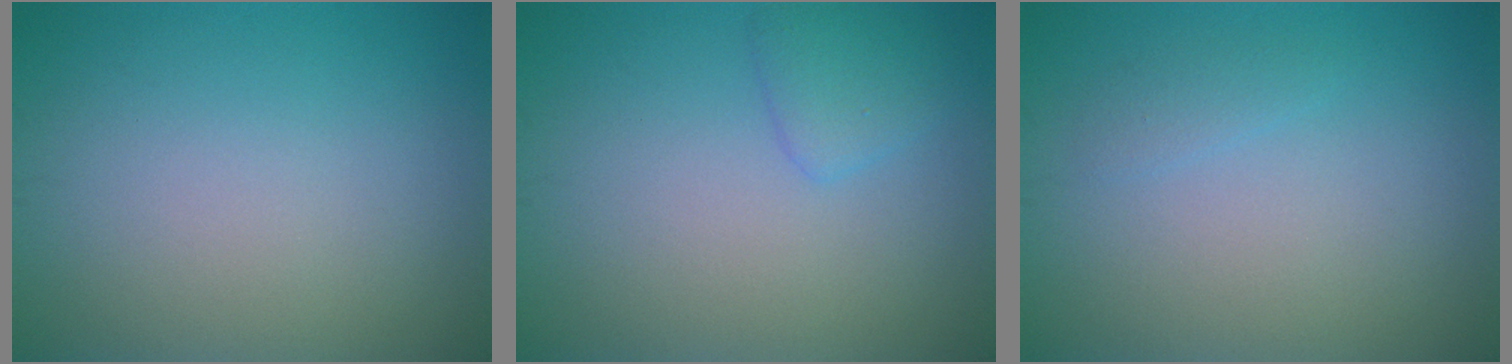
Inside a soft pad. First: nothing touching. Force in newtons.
{"total": 1.7, "press": 1.7, "slide": 0.2}
{"total": 0.8, "press": 0.8, "slide": 0.0}